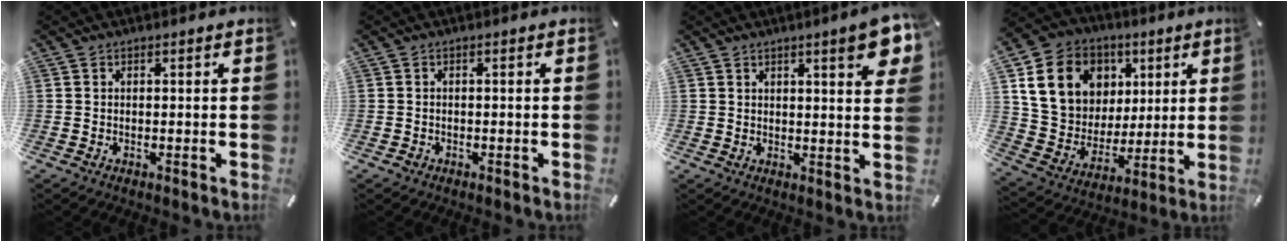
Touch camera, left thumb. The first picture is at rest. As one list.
[{"total": 0.6, "force": [-0.4, 0.5, 0.1], "torque": [-0.001, 0.004, -0.010]}, {"total": 7.5, "force": [4.2, 1.7, 5.9], "torque": [-0.080, -0.021, 0.065]}, {"total": 18.0, "force": [6.7, 14.8, 7.7], "torque": [-0.135, -0.014, 0.133]}]